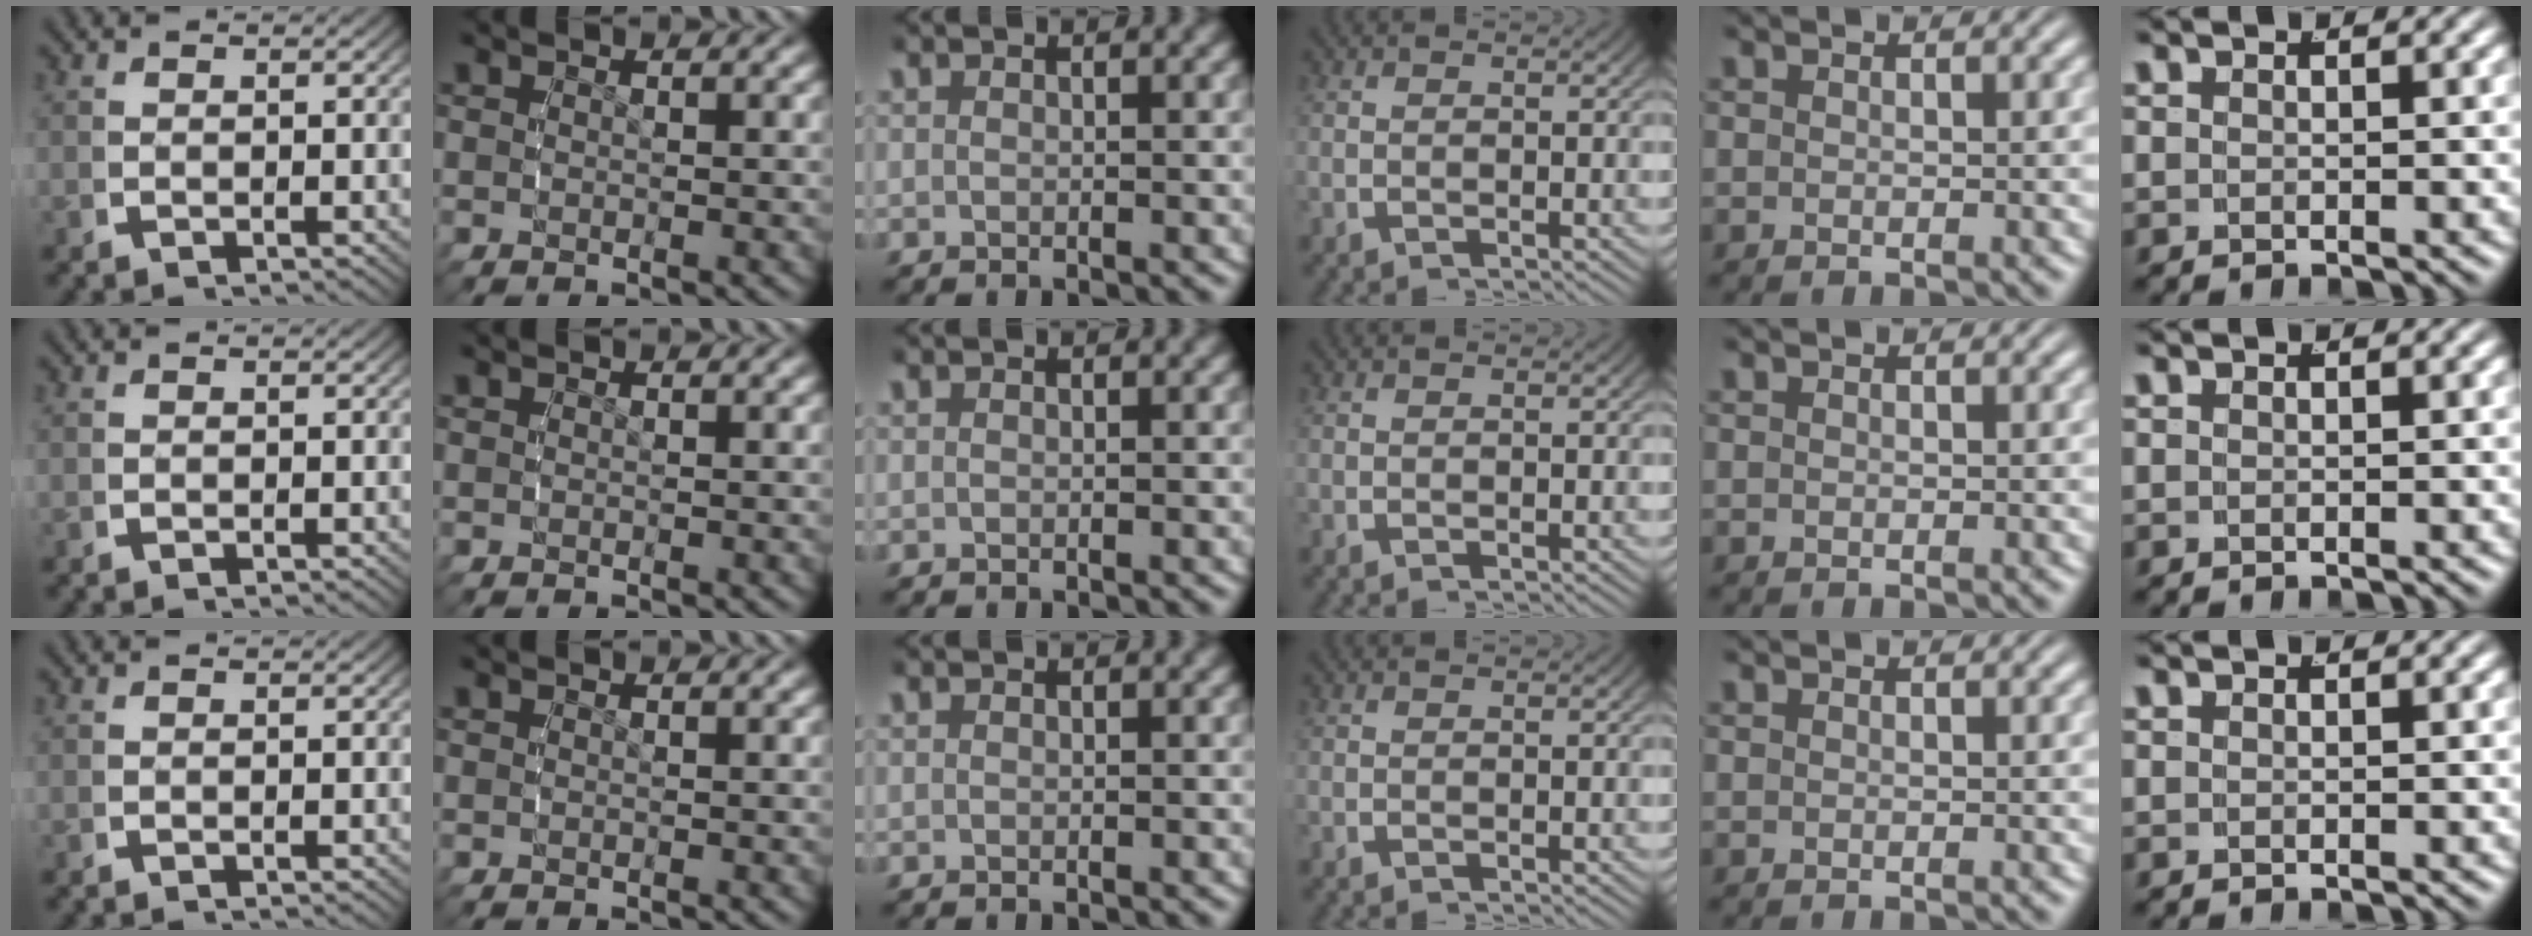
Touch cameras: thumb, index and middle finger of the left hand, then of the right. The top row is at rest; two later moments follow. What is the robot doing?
{"motion": "reach", "object": "glasses case"}